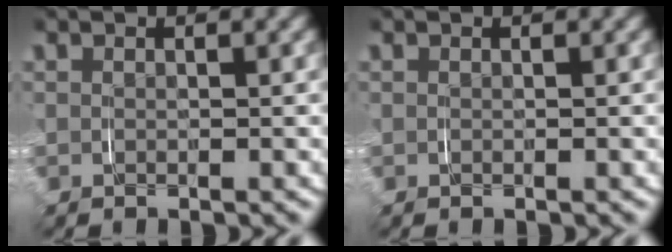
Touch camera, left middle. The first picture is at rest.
{"total": 0.0}